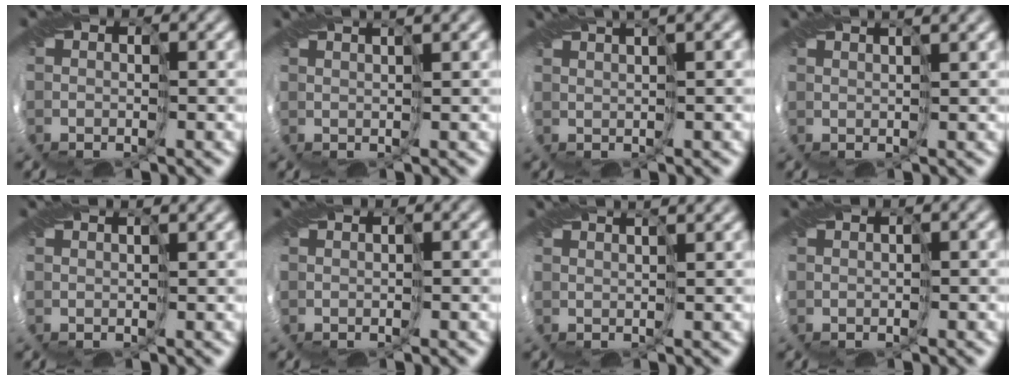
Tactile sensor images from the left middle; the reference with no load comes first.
{"total": 2.7, "force": [2.0, 0.1, 1.9], "torque": [-0.037, 0.008, 0.029]}
{"total": 4.3, "force": [2.7, 0.4, 3.4], "torque": [-0.058, 0.015, 0.046]}
{"total": 3.2, "force": [2.4, 0.4, 2.0], "torque": [-0.030, 0.014, 0.022]}
{"total": 1.5, "force": [1.2, 0.0, 0.8], "torque": [-0.018, 0.002, 0.017]}
{"total": 0.6, "force": [0.3, 0.0, 0.5], "torque": [-0.012, 0.002, 0.006]}
{"total": 3.2, "force": [2.6, 0.5, 1.9], "torque": [-0.027, 0.014, 0.022]}
{"total": 0.9, "force": [0.3, 0.0, 0.8], "torque": [-0.018, 0.003, 0.007]}